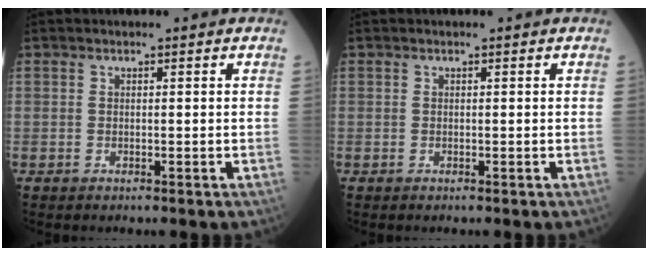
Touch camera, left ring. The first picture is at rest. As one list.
[{"total": 0.0}]